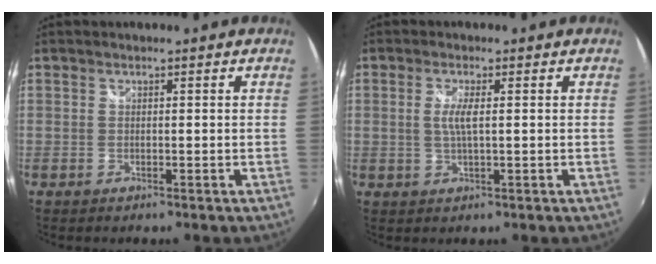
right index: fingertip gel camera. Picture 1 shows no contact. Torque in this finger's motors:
{"motor_torque": [0.03, 0.02, 0.06, 0.05]}